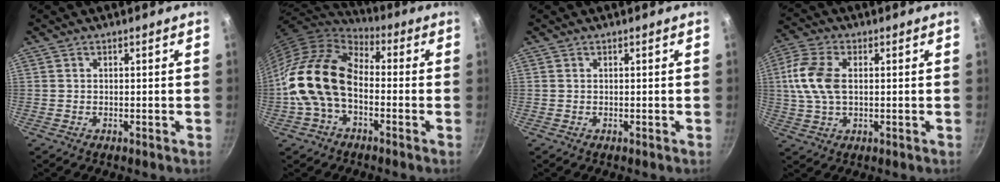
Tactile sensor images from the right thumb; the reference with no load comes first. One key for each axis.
{"total": 16.7, "fx": -2.9, "fy": 10.9, "fz": 12.4, "tx": -0.207, "ty": 0.043, "tz": -0.070}
{"total": 0.0}
{"total": 10.1, "fx": 1.2, "fy": 6.0, "fz": 8.1, "tx": -0.167, "ty": 0.014, "tz": 0.014}